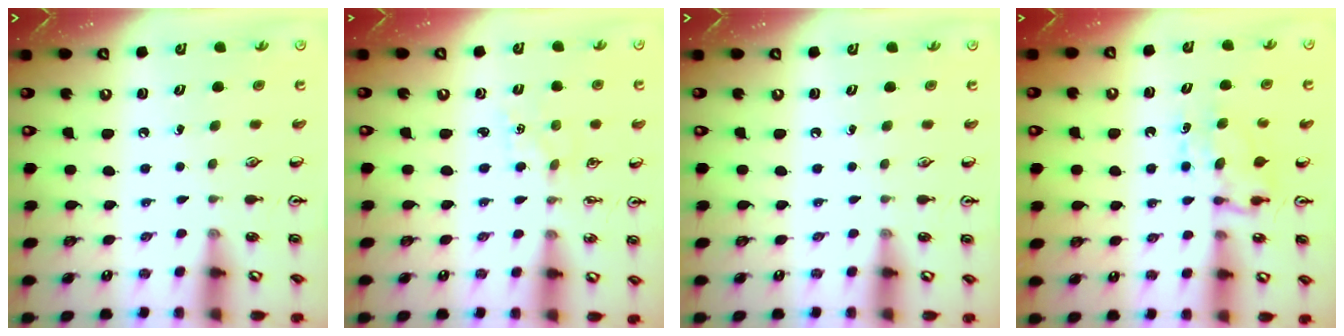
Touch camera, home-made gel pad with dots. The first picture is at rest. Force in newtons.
{"total": 2.1, "press": 2.1, "slide": 0.3}
{"total": 0.0}
{"total": 7.4, "press": 7.4, "slide": 0.9}